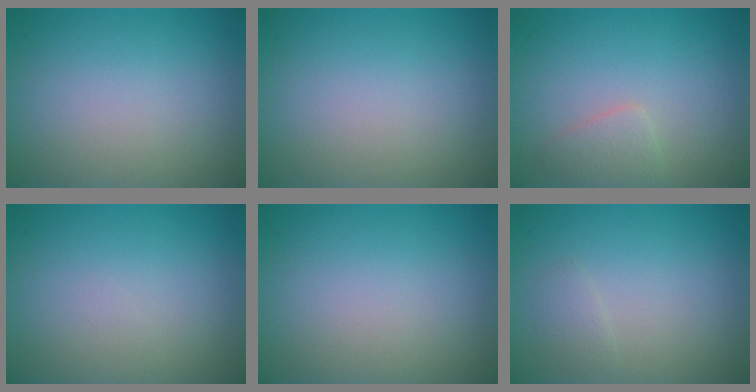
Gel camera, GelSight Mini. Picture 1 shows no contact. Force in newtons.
{"total": 0.0}
{"total": 1.6, "press": 1.6, "slide": 0.0}
{"total": 0.0}
{"total": 0.0}
{"total": 0.9, "press": 0.9, "slide": 0.0}